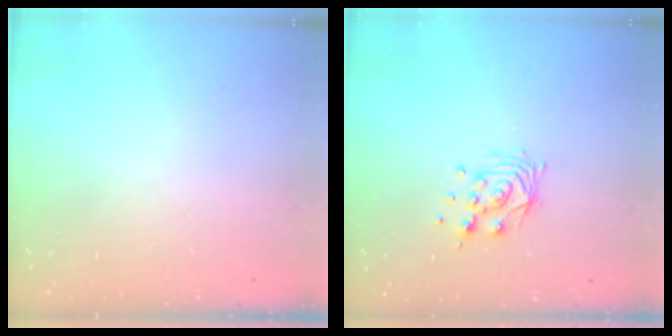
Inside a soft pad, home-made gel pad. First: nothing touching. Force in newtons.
{"total": 9.5, "press": 9.4, "slide": 0.8}